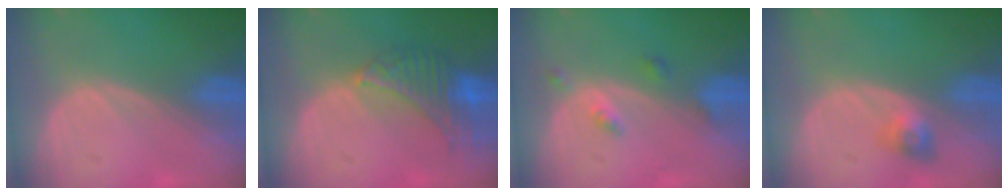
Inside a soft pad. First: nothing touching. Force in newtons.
{"total": 8.0, "press": 7.1, "slide": 3.8}
{"total": 2.5, "press": 2.5, "slide": 0.2}
{"total": 3.0, "press": 2.7, "slide": 1.4}